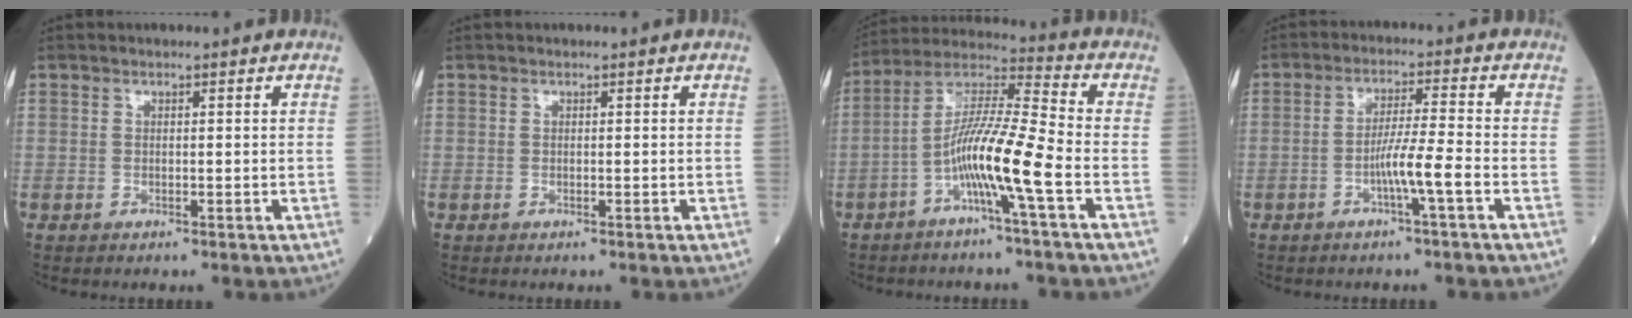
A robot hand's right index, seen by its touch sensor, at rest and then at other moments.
{"total": 0.0}
{"total": 11.4, "force": [-4.2, -0.6, 10.6], "torque": [-0.207, 0.012, -0.086]}
{"total": 5.4, "force": [-2.2, -0.9, 4.8], "torque": [-0.091, 0.004, -0.042]}